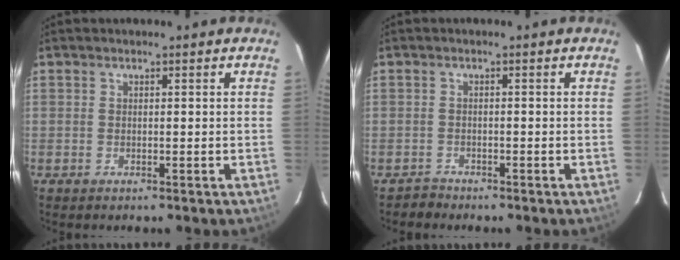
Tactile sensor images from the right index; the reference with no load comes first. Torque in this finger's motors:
{"motor_torque": [-0.04, -0.02, -0.11, -0.08]}